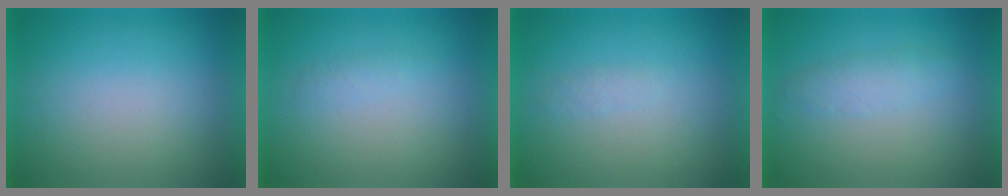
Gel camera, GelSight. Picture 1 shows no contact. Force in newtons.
{"total": 1.1}
{"total": 1.2}
{"total": 2.4}